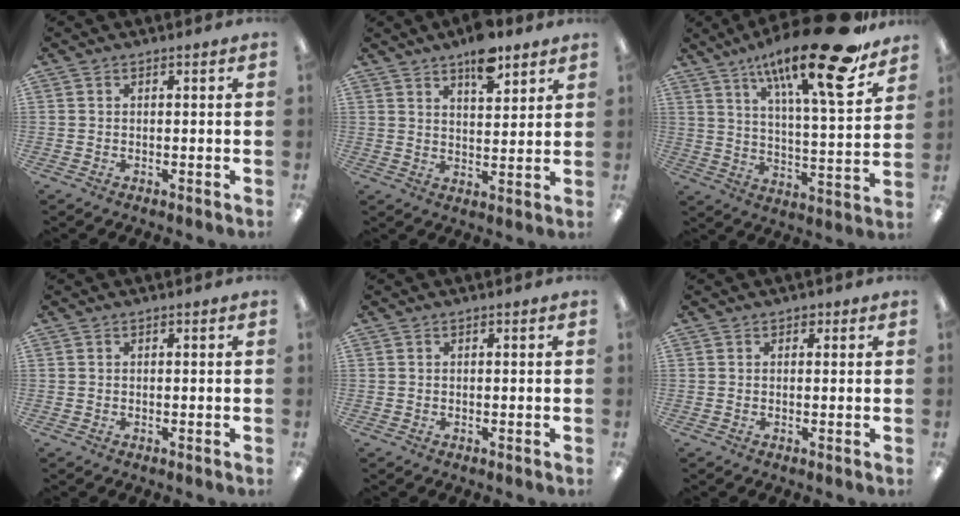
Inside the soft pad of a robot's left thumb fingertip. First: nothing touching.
{"total": 8.7, "force": [6.3, 3.4, 4.8], "torque": [-0.062, -0.038, 0.106]}
{"total": 22.9, "force": [15.5, 4.5, 16.2], "torque": [-0.255, -0.100, 0.241]}
{"total": 0.0}
{"total": 0.0}
{"total": 1.2, "force": [0.7, 0.9, 0.5], "torque": [0.006, -0.005, 0.009]}